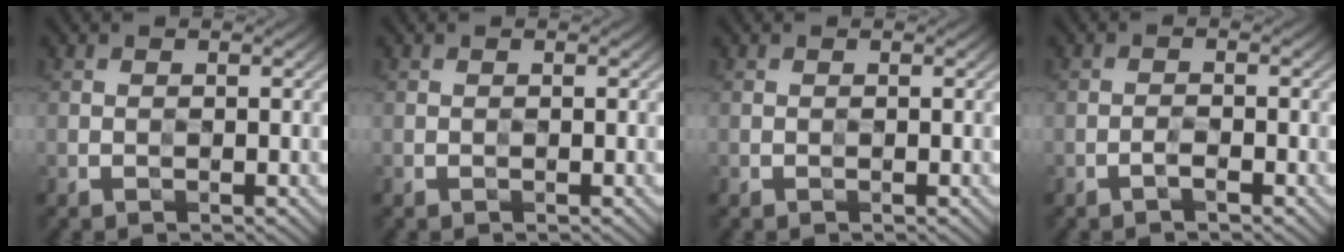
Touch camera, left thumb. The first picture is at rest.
{"total": 0.0}
{"total": 0.0}
{"total": 1.1, "force": [-0.9, -0.2, 0.7], "torque": [-0.013, 0.008, -0.016]}